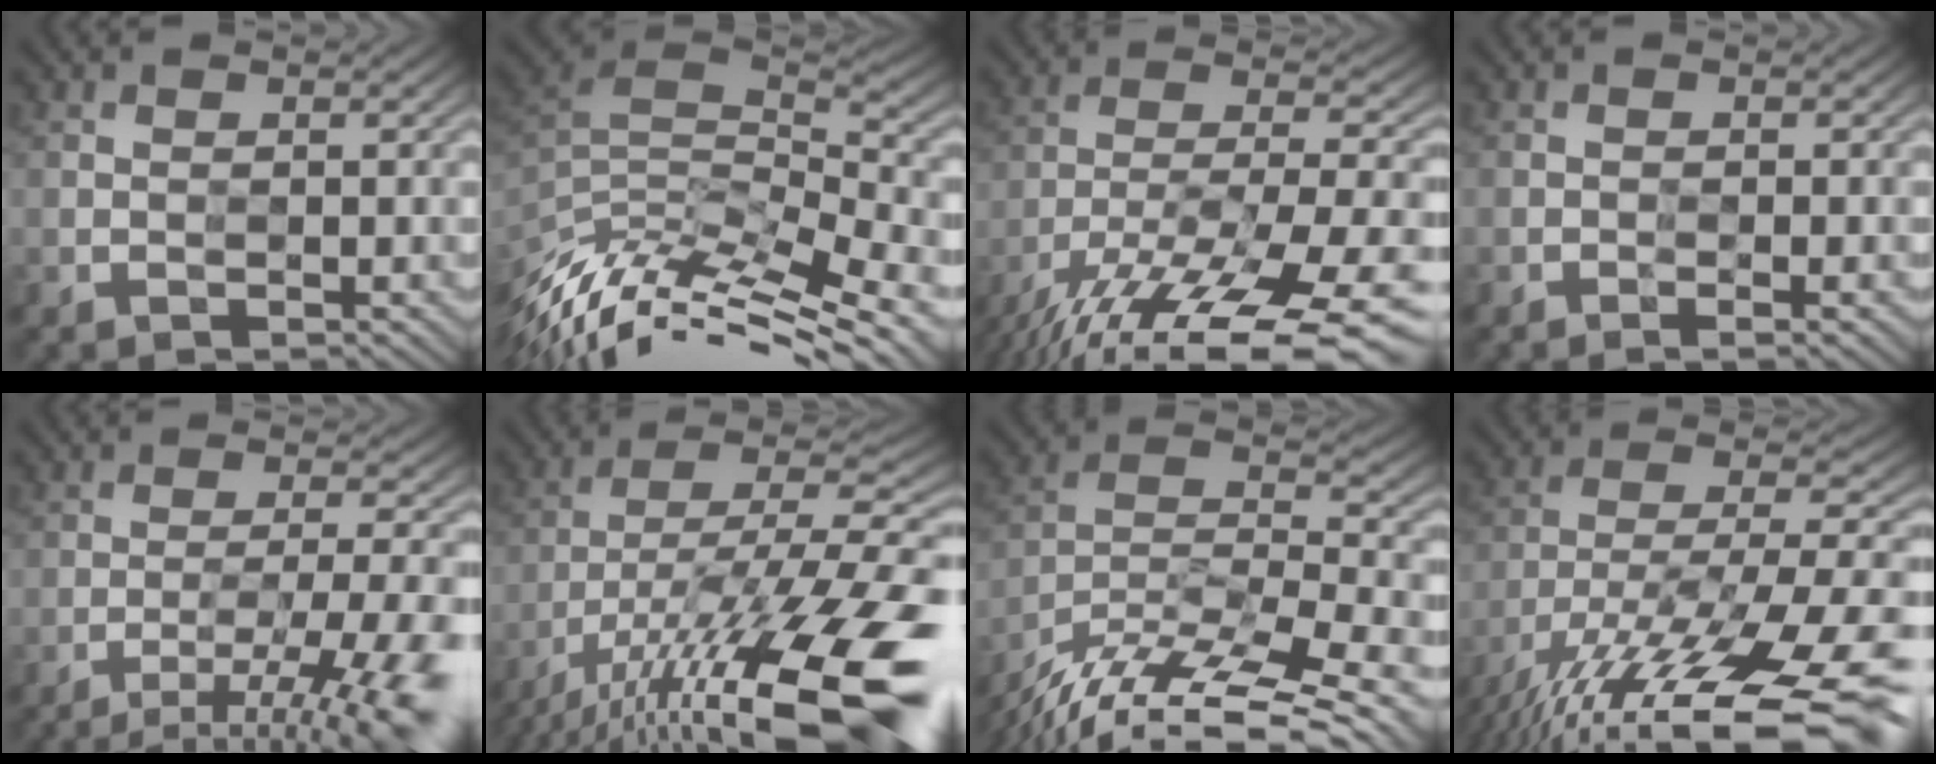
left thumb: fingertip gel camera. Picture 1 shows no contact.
{"total": 13.7, "force": [-7.9, 5.1, 10.0], "torque": [-0.202, 0.032, -0.109]}
{"total": 19.1, "force": [-14.3, 5.6, 11.3], "torque": [-0.213, -0.023, -0.220]}
{"total": 1.3, "force": [-0.6, 0.1, 1.2], "torque": [-0.017, 0.001, -0.011]}
{"total": 12.7, "force": [-8.0, 2.4, 9.5], "torque": [-0.147, -0.005, -0.104]}
{"total": 20.1, "force": [-10.7, 6.2, 15.9], "torque": [-0.281, 0.000, -0.180]}
{"total": 17.1, "force": [-13.6, 4.3, 9.3], "torque": [-0.177, 0.002, -0.223]}
{"total": 18.9, "force": [-12.6, 6.7, 12.3], "torque": [-0.218, -0.004, -0.200]}